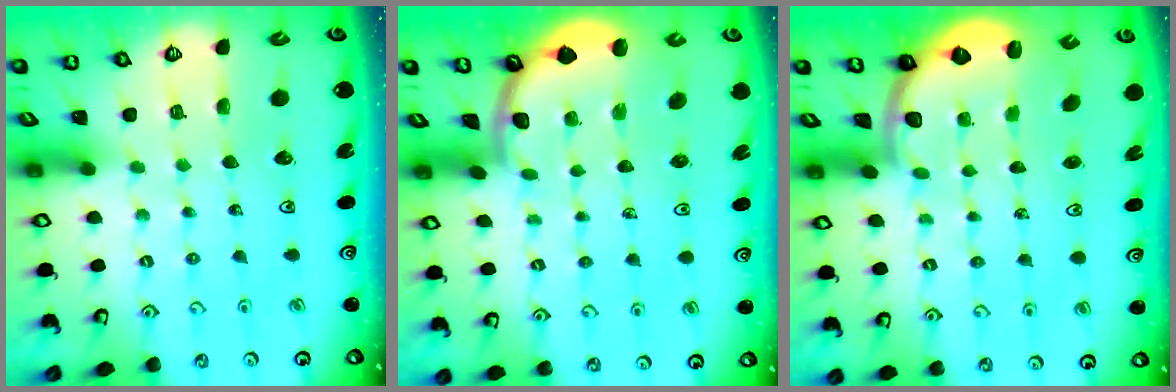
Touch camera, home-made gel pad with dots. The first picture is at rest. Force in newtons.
{"total": 1.7, "press": 1.6, "slide": 0.1}
{"total": 2.1, "press": 1.9, "slide": 0.8}